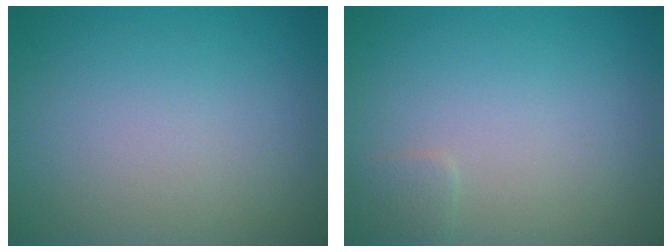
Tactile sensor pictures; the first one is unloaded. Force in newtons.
{"total": 0.9, "press": 0.9, "slide": 0.1}